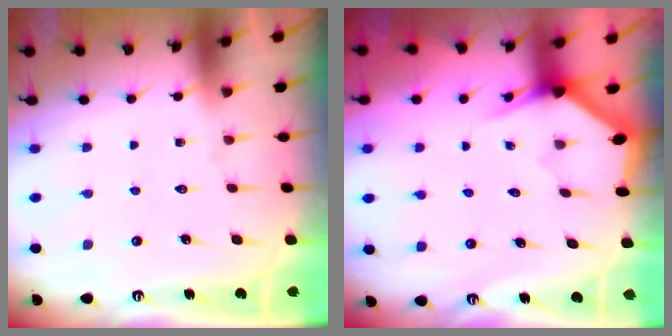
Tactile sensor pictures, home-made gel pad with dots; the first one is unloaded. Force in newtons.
{"total": 3.1, "press": 3.1, "slide": 0.1}